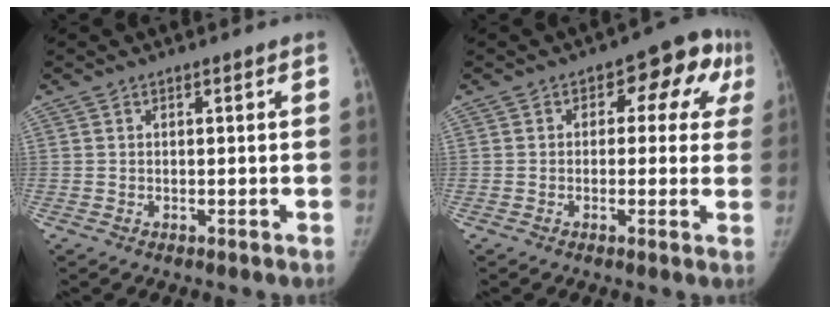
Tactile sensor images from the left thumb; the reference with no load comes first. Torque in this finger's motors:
{"motor_torque": [-0.34, 0.41, 0.43, -0.05, 0.02]}